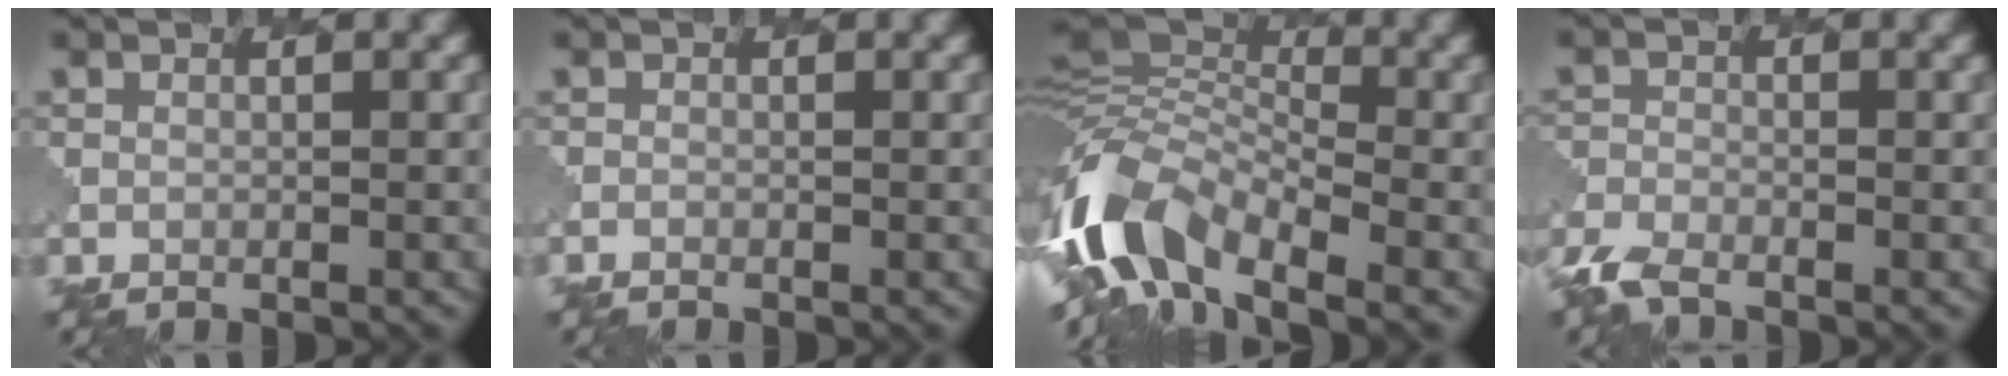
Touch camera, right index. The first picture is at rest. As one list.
[{"total": 0.6, "force": [-0.5, 0.1, 0.1], "torque": [0.000, -0.004, -0.013]}, {"total": 10.5, "force": [-5.6, 5.1, 7.3], "torque": [-0.138, 0.000, -0.120]}, {"total": 3.0, "force": [-2.5, 1.0, 1.2], "torque": [-0.029, -0.012, -0.061]}]